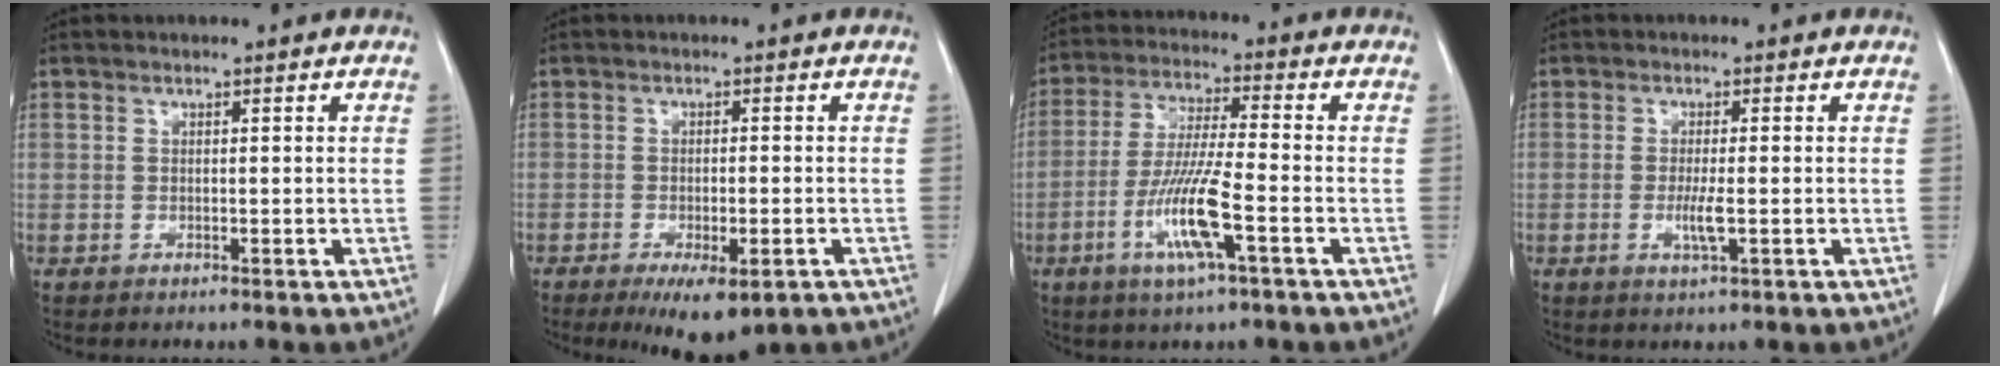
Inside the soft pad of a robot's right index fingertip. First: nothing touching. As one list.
[{"total": 7.3, "force": [-4.3, 2.2, 5.5], "torque": [-0.082, -0.014, -0.058]}, {"total": 10.6, "force": [-4.0, 0.4, 9.8], "torque": [-0.198, -0.014, -0.079]}, {"total": 3.0, "force": [-0.7, 0.2, 2.9], "torque": [-0.061, -0.007, -0.011]}]